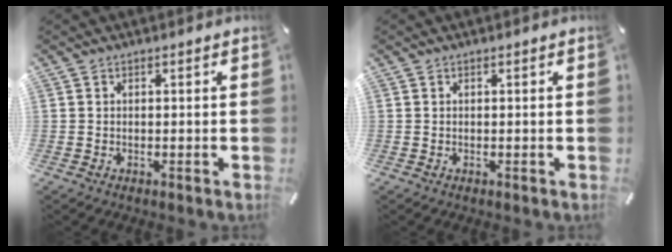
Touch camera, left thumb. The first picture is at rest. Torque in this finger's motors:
{"motor_torque": [-0.22, -0.08, -0.07, 0.04, -0.05]}